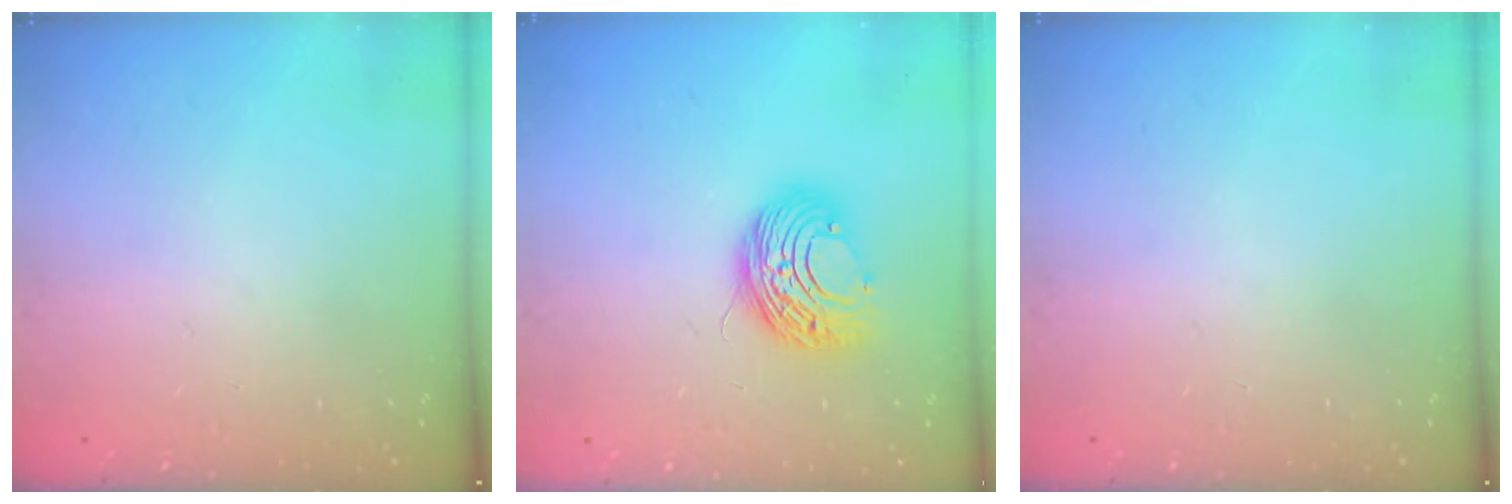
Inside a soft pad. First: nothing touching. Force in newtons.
{"total": 10.0, "press": 10.0, "slide": 0.9}
{"total": 0.0}